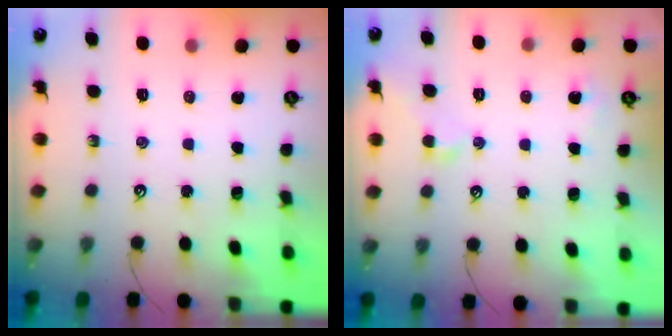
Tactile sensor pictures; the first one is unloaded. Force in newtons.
{"total": 1.7, "press": 1.6, "slide": 0.6}